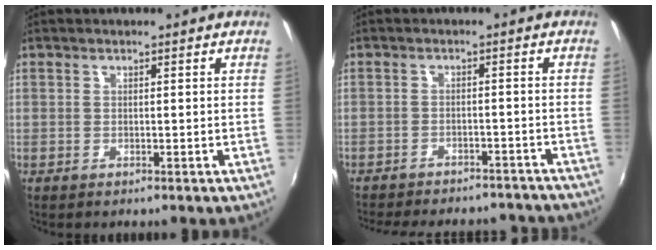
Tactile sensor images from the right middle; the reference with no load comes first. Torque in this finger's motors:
{"motor_torque": [0.96, -1.18, 0.37, 0.06]}